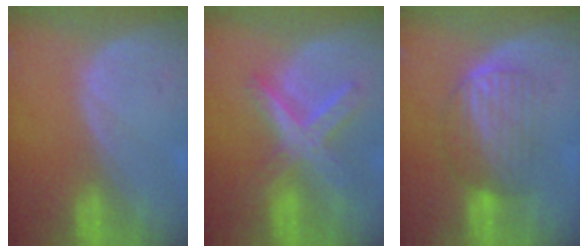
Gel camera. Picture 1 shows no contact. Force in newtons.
{"total": 7.8, "press": 6.7, "slide": 3.9}
{"total": 6.2, "press": 6.1, "slide": 1.4}